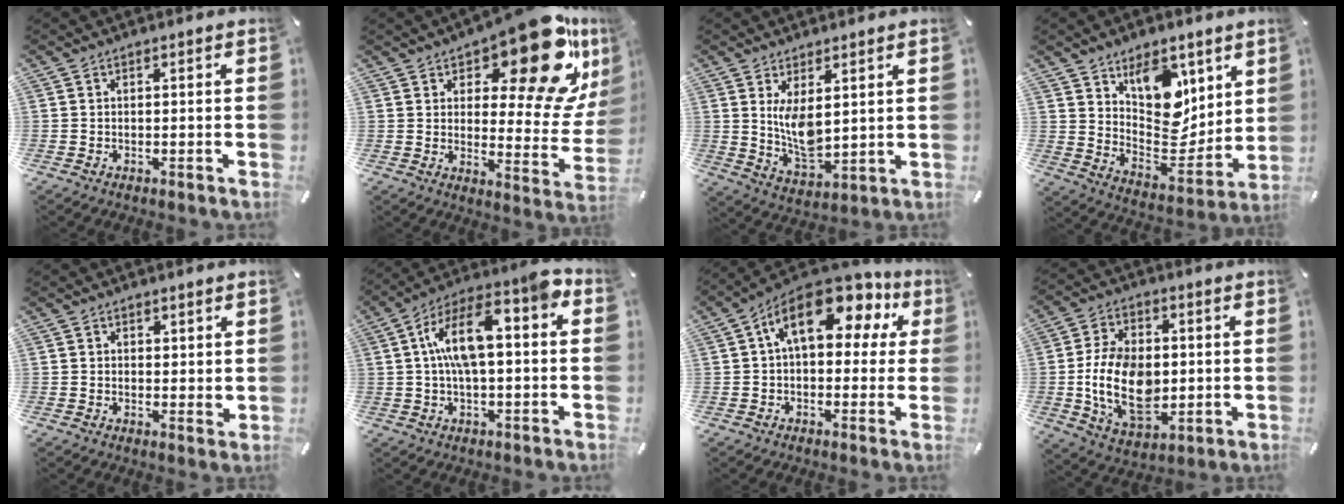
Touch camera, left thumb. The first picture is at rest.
{"total": 21.2, "force": [14.2, 8.0, 13.5], "torque": [-0.174, -0.111, 0.233]}
{"total": 8.4, "force": [3.0, 4.3, 6.5], "torque": [-0.123, -0.026, 0.051]}
{"total": 13.5, "force": [8.5, 8.6, 6.1], "torque": [-0.070, -0.085, 0.156]}
{"total": 2.0, "force": [1.4, 1.5, 0.4], "torque": [0.009, -0.004, 0.022]}
{"total": 13.0, "force": [2.4, 5.5, 11.5], "torque": [-0.205, -0.010, 0.044]}
{"total": 16.2, "force": [7.2, 8.7, 11.7], "torque": [-0.197, -0.031, 0.122]}
{"total": 17.3, "force": [-1.0, 11.6, 12.8], "torque": [-0.251, -0.001, -0.014]}